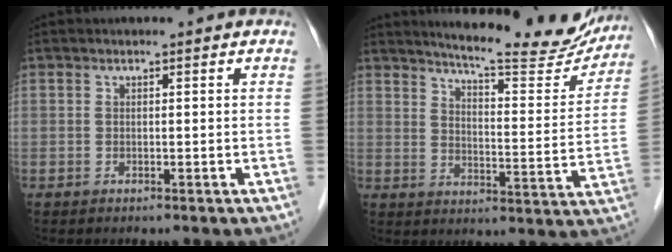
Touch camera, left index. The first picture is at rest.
{"total": 18.2, "force": [16.8, 2.0, 6.7], "torque": [-0.091, -0.053, 0.209]}